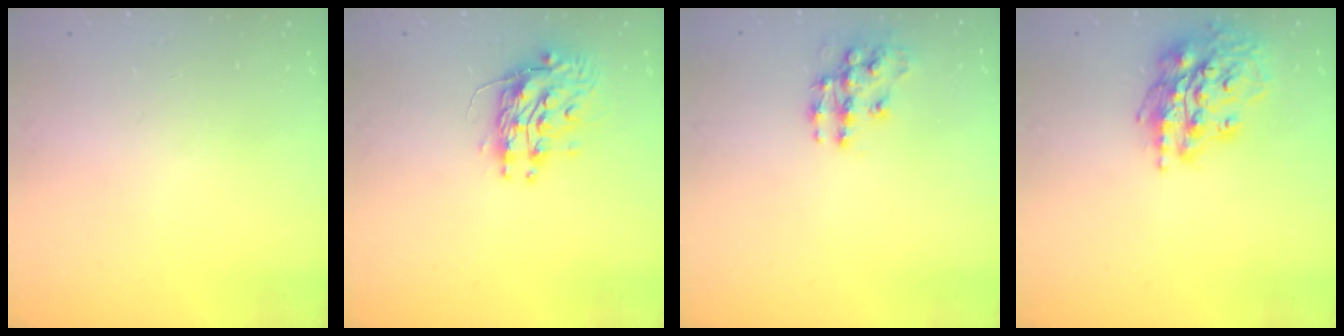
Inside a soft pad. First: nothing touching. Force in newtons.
{"total": 10.6, "press": 10.5, "slide": 0.8}
{"total": 10.9, "press": 10.9, "slide": 0.8}
{"total": 17.5, "press": 17.4, "slide": 1.8}